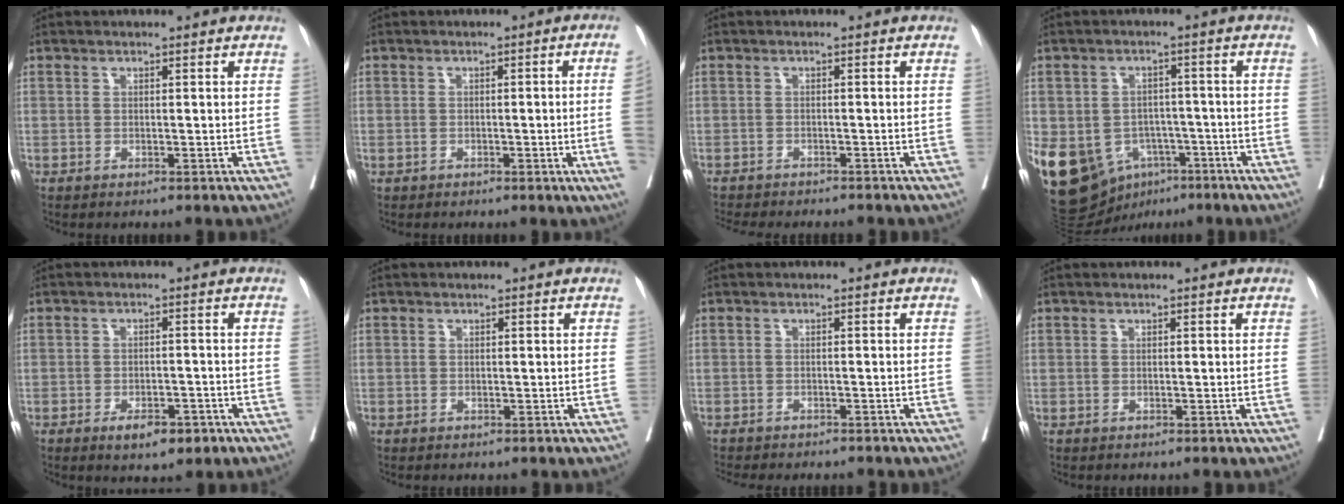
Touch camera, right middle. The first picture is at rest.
{"total": 5.3, "force": [-0.8, -1.4, 5.1], "torque": [-0.060, -0.001, -0.007]}
{"total": 8.8, "force": [-8.1, 1.5, 3.2], "torque": [-0.040, -0.007, -0.106]}
{"total": 15.9, "force": [-7.3, 11.7, 7.8], "torque": [-0.170, 0.011, -0.100]}
{"total": 4.8, "force": [-2.8, 2.0, 3.3], "torque": [-0.046, 0.001, -0.034]}
{"total": 0.0}
{"total": 7.4, "force": [-6.7, 1.4, 2.6], "torque": [-0.031, -0.004, -0.088]}
{"total": 0.0}